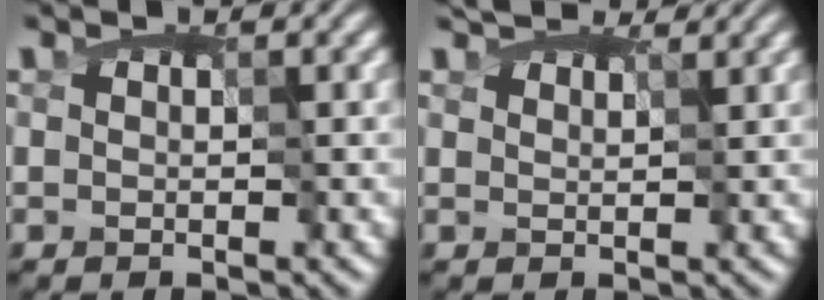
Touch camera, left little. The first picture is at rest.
{"total": 3.7, "force": [3.3, 1.1, 1.3], "torque": [-0.037, 0.005, 0.046]}